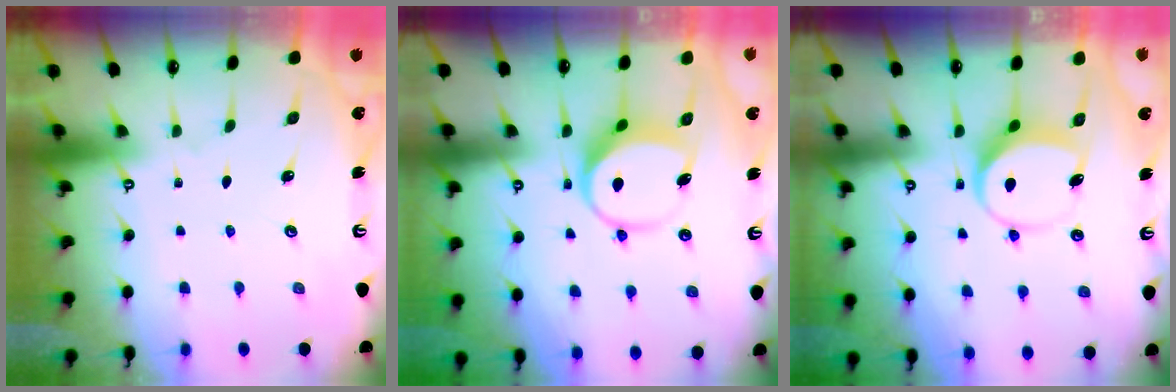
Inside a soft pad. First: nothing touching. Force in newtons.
{"total": 8.7, "press": 8.6, "slide": 0.9}
{"total": 7.7, "press": 7.6, "slide": 1.2}